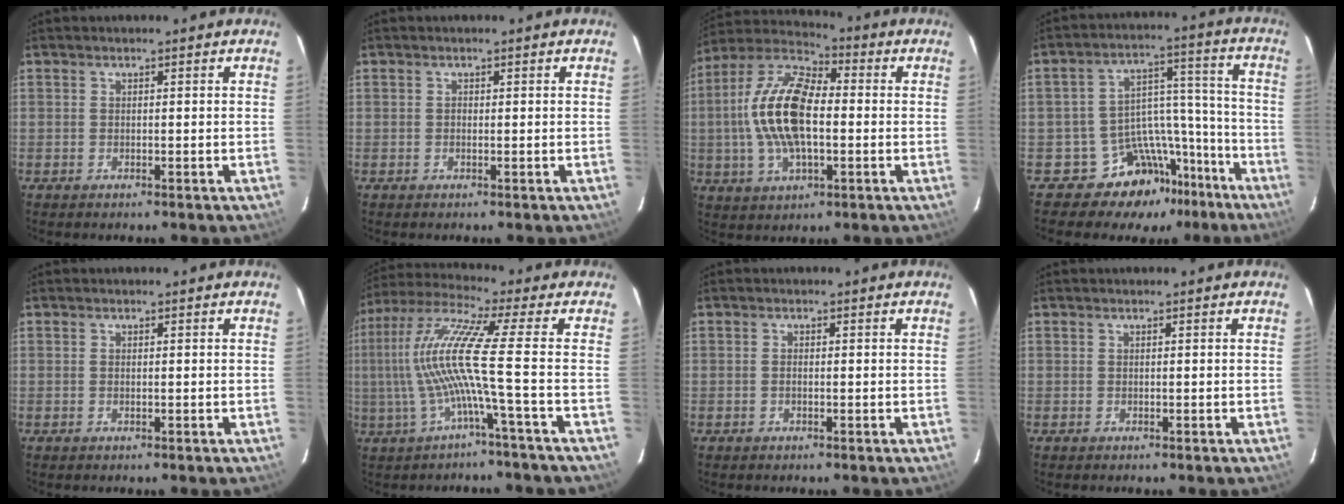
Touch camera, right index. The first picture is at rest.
{"total": 0.0}
{"total": 16.3, "force": [-0.5, 7.6, 14.4], "torque": [-0.291, 0.013, -0.015]}
{"total": 13.0, "force": [-10.5, 7.3, 2.1], "torque": [-0.022, 0.070, -0.157]}
{"total": 0.0}
{"total": 11.5, "force": [-1.8, -2.4, 11.1], "torque": [-0.214, 0.000, -0.030]}
{"total": 0.6, "force": [0.0, 0.4, 0.4], "torque": [-0.007, 0.003, -0.002]}
{"total": 0.0}